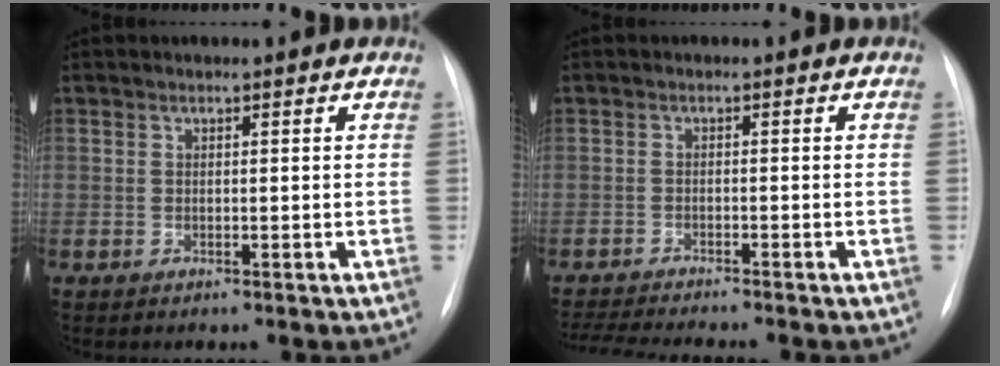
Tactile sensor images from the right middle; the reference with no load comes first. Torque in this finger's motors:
{"motor_torque": [0.10, -0.11, 0.03, 0.04]}